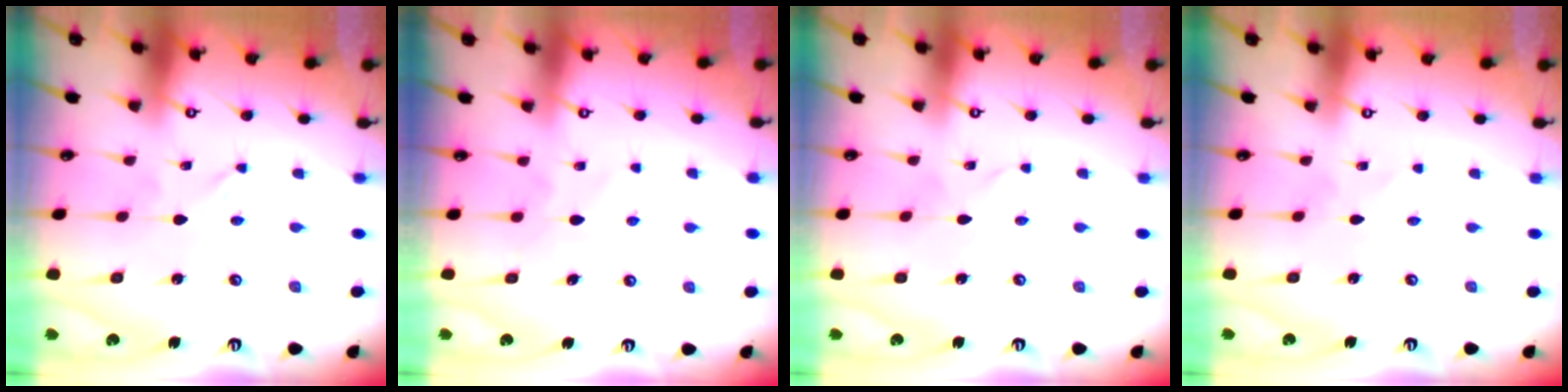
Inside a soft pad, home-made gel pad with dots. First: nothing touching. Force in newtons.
{"total": 6.3, "press": 6.3, "slide": 0.9}
{"total": 1.8, "press": 1.8, "slide": 0.1}
{"total": 0.6, "press": 0.6, "slide": 0.1}